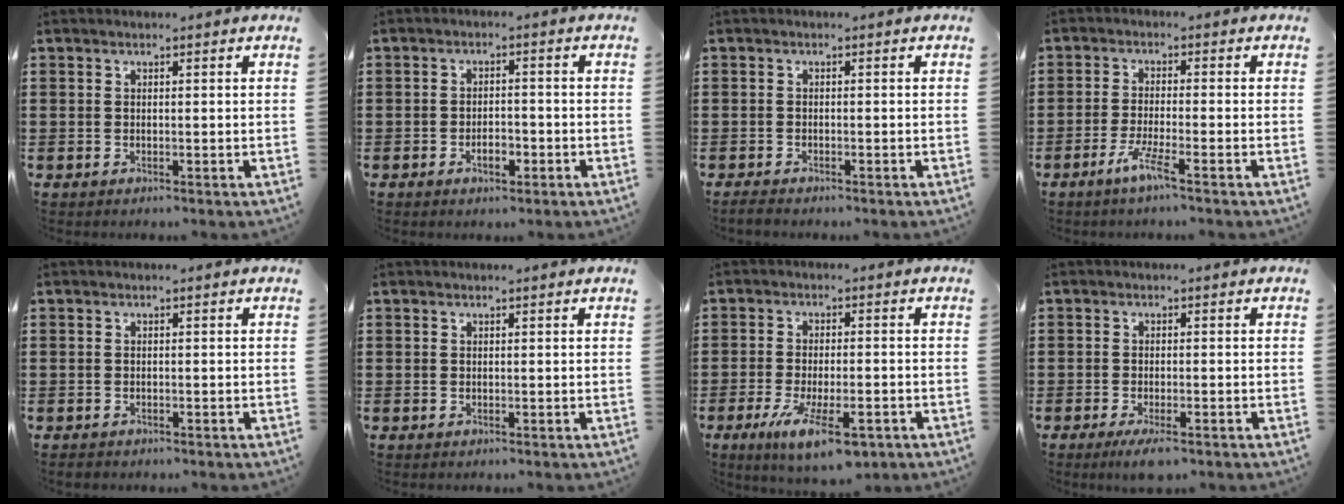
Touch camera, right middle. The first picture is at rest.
{"total": 3.4, "force": [-1.7, 1.5, 2.5], "torque": [-0.036, 0.002, -0.034]}
{"total": 0.9, "force": [-0.9, 0.1, 0.2], "torque": [-0.007, -0.003, -0.017]}
{"total": 4.3, "force": [-2.7, 0.1, 3.3], "torque": [-0.075, -0.010, -0.053]}
{"total": 0.6, "force": [-0.5, 0.2, 0.1], "torque": [-0.003, -0.003, -0.010]}
{"total": 0.0}
{"total": 8.3, "force": [-4.3, 2.8, 6.5], "torque": [-0.126, -0.004, -0.075]}
{"total": 2.5, "force": [-1.8, 0.4, 1.7], "torque": [-0.035, -0.003, -0.033]}